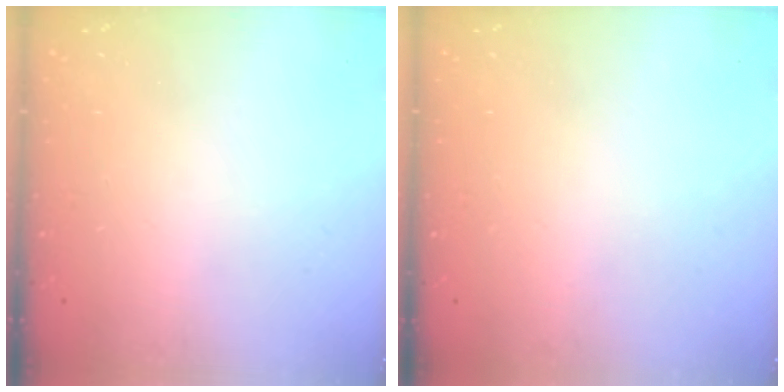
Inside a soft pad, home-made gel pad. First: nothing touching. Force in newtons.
{"total": 3.6, "press": 1.4, "slide": 3.3}